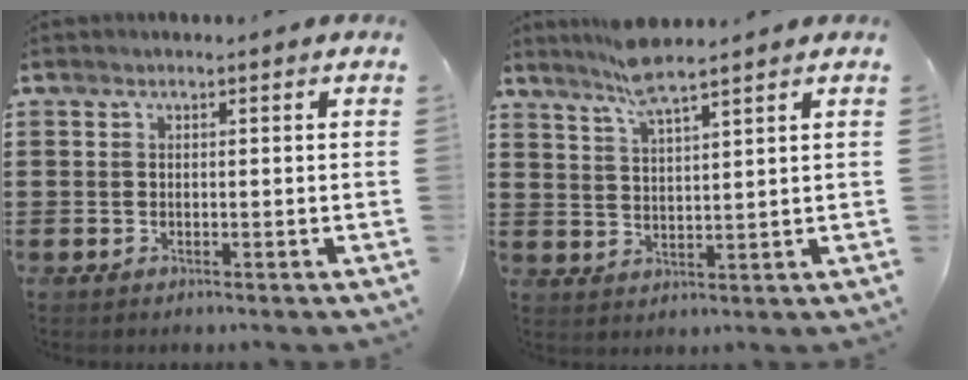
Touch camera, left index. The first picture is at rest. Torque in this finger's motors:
{"motor_torque": [1.10, -1.04, 0.62, 0.21]}